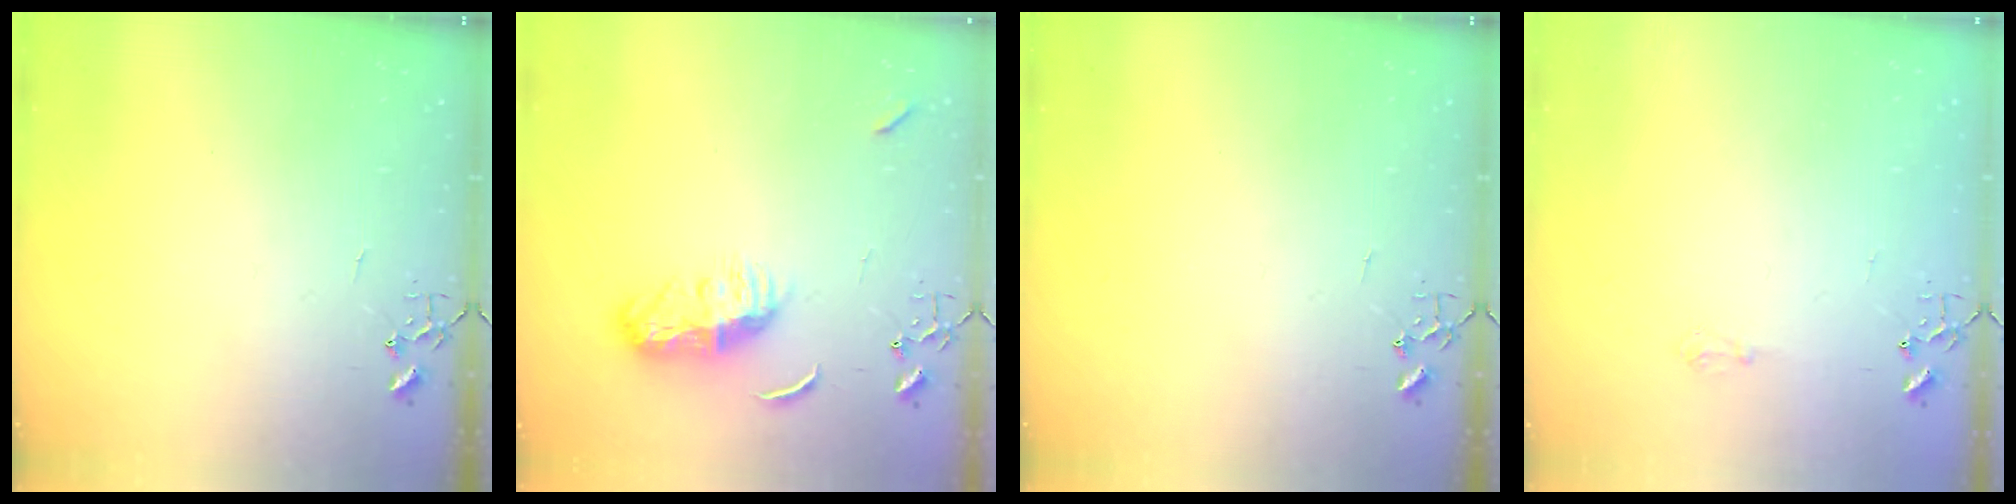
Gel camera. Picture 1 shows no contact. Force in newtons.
{"total": 9.1, "press": 9.1, "slide": 0.8}
{"total": 0.0}
{"total": 3.8, "press": 3.8, "slide": 0.5}